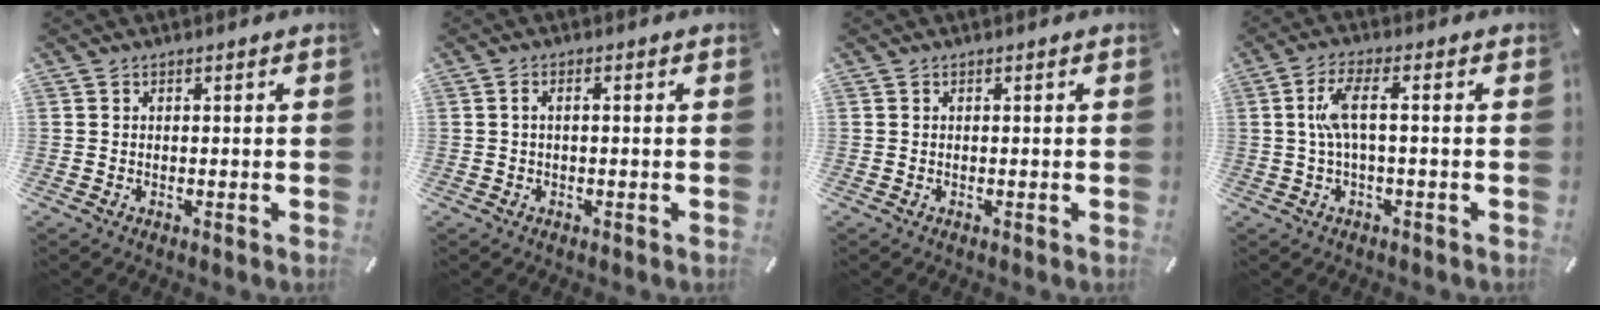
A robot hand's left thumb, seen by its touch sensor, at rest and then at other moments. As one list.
[{"total": 1.7, "force": [-0.1, 0.5, 1.7], "torque": [-0.030, 0.002, -0.003]}, {"total": 0.0}, {"total": 7.1, "force": [0.2, 1.6, 6.9], "torque": [-0.141, 0.000, -0.003]}]